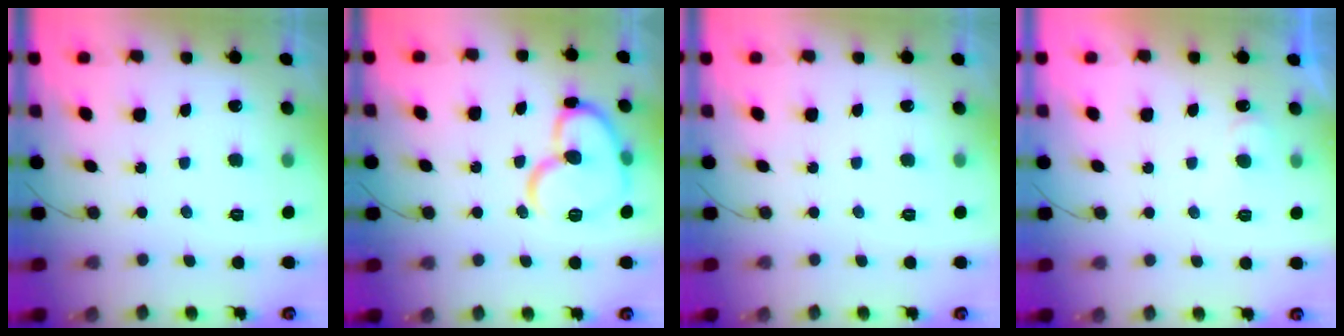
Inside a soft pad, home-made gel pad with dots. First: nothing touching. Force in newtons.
{"total": 13.8, "press": 13.7, "slide": 1.5}
{"total": 0.0}
{"total": 3.8, "press": 3.8, "slide": 0.4}